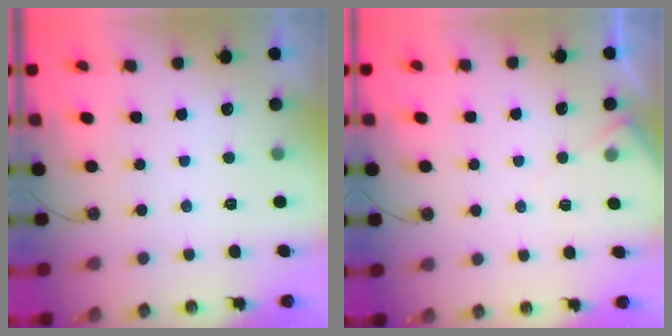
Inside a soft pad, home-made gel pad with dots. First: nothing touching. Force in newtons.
{"total": 5.2, "press": 5.2, "slide": 0.7}